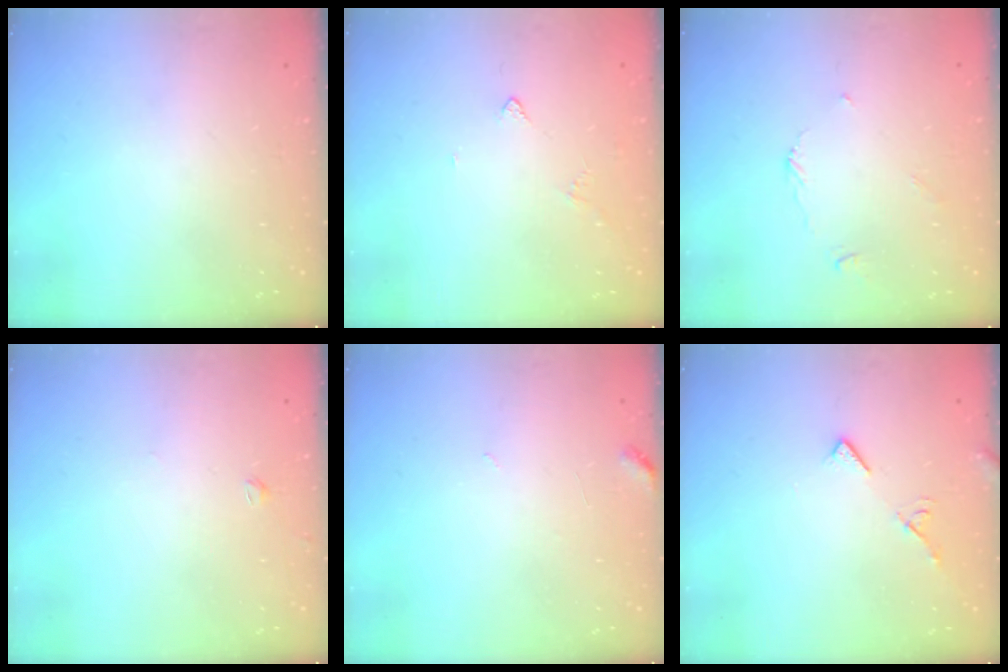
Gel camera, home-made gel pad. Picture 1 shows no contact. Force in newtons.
{"total": 2.9, "press": 2.9, "slide": 0.5}
{"total": 2.7, "press": 2.7, "slide": 0.3}
{"total": 1.4, "press": 1.3, "slide": 0.4}
{"total": 3.5, "press": 3.5, "slide": 0.3}
{"total": 6.8, "press": 6.8, "slide": 0.6}